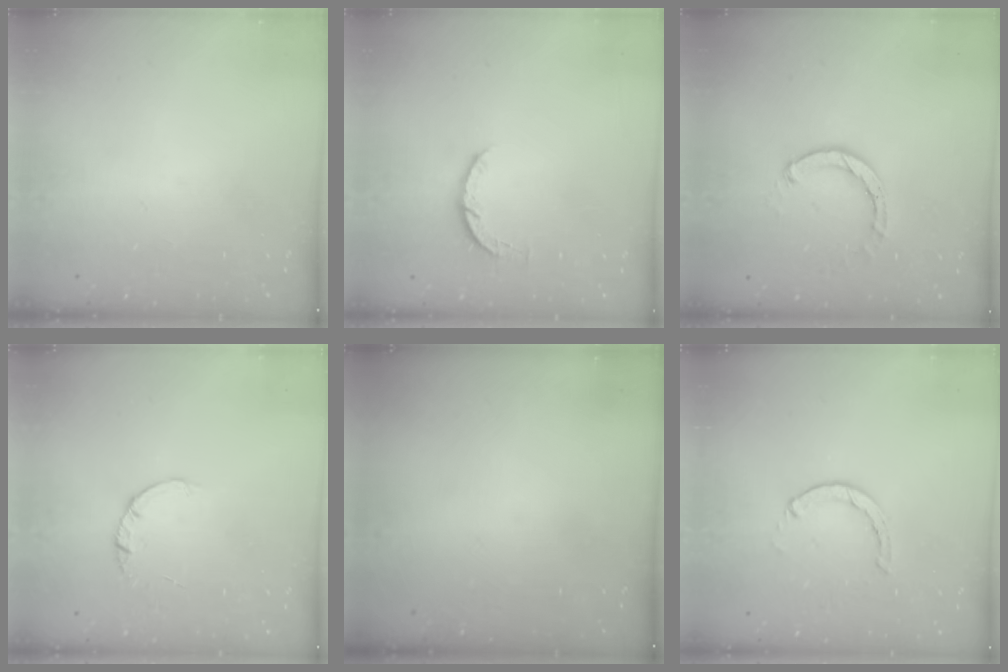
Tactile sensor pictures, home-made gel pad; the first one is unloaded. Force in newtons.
{"total": 5.0, "press": 4.9, "slide": 0.7}
{"total": 3.0, "press": 3.0, "slide": 0.4}
{"total": 1.4, "press": 1.4, "slide": 0.2}
{"total": 0.0}
{"total": 1.3, "press": 1.3, "slide": 0.3}